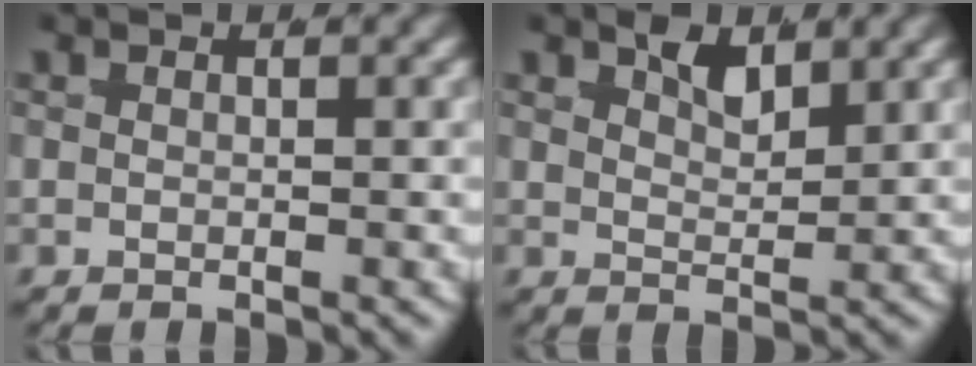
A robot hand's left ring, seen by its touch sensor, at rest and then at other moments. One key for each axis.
{"total": 2.5, "fx": 1.6, "fy": 1.3, "fz": 1.5, "tx": -0.032, "ty": -0.020, "tz": 0.029}